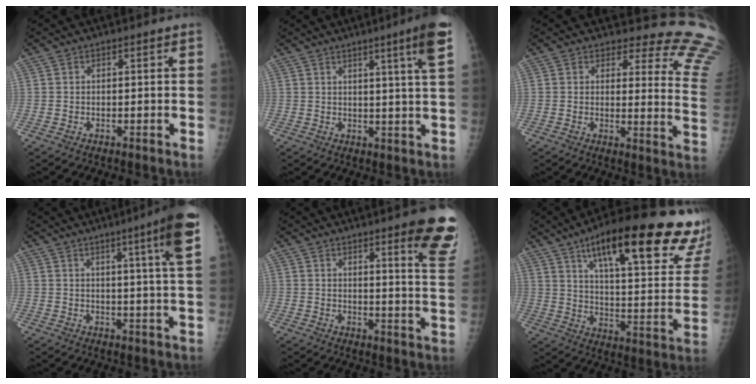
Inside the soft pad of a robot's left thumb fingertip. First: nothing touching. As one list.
[{"total": 7.3, "force": [3.9, -0.9, 6.1], "torque": [-0.086, -0.025, 0.052]}, {"total": 16.4, "force": [15.9, 3.5, 1.7], "torque": [0.038, -0.180, 0.130]}, {"total": 10.5, "force": [4.9, -0.8, 9.3], "torque": [-0.133, -0.019, 0.063]}, {"total": 14.0, "force": [8.8, 1.2, 10.8], "torque": [-0.113, -0.052, 0.100]}, {"total": 31.6, "force": [18.8, 7.4, 24.3], "torque": [-0.287, -0.046, 0.273]}]